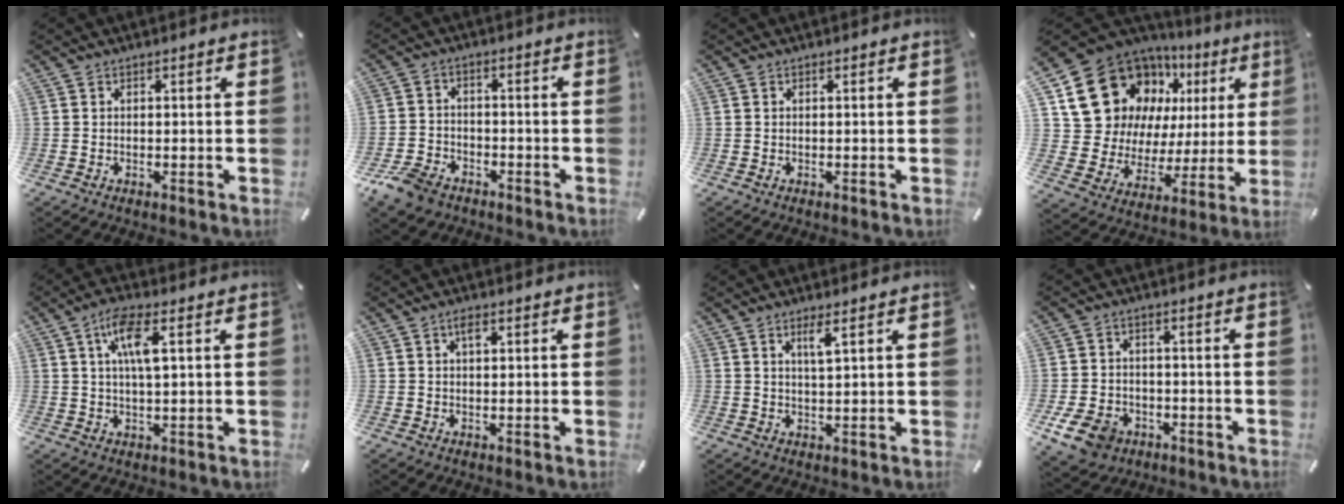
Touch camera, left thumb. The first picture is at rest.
{"total": 7.1, "force": [-5.0, 4.4, 2.5], "torque": [-0.062, 0.025, -0.098]}
{"total": 0.0}
{"total": 19.8, "force": [10.1, 14.6, 8.6], "torque": [-0.129, -0.060, 0.196]}
{"total": 7.6, "force": [2.3, 2.0, 6.9], "torque": [-0.133, 0.002, 0.036]}
{"total": 2.0, "force": [0.8, 0.9, 1.6], "torque": [-0.034, 0.004, 0.013]}
{"total": 3.3, "force": [1.9, 0.2, 2.7], "torque": [-0.057, 0.000, 0.030]}
{"total": 8.4, "force": [-4.1, 6.4, 3.6], "torque": [-0.085, 0.022, -0.077]}